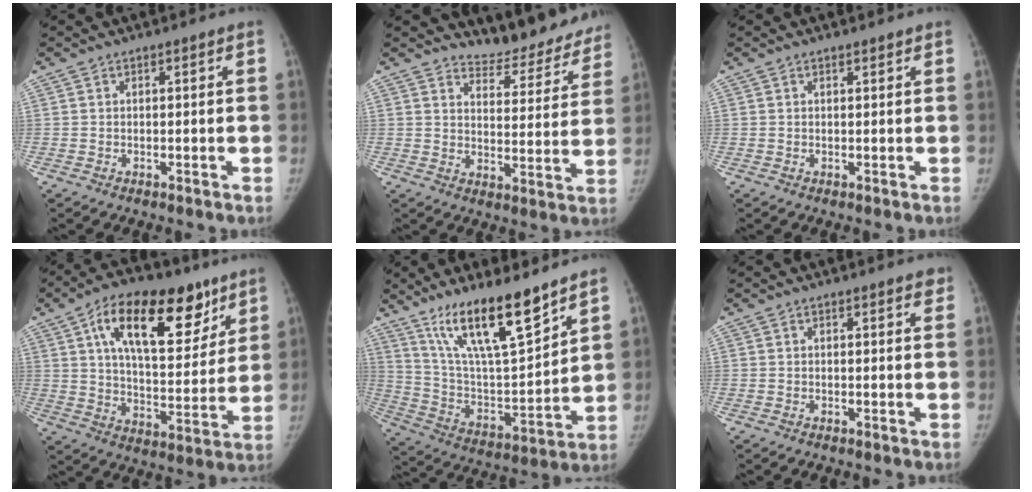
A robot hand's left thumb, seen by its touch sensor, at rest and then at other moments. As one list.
[{"total": 13.5, "force": [12.7, 4.3, 1.6], "torque": [0.019, -0.103, 0.144]}, {"total": 0.7, "force": [0.6, 0.3, 0.2], "torque": [-0.005, -0.004, 0.009]}, {"total": 23.1, "force": [11.8, 11.2, 16.4], "torque": [-0.215, -0.023, 0.191]}, {"total": 19.0, "force": [13.4, 4.1, 12.8], "torque": [-0.194, -0.073, 0.249]}, {"total": 1.4, "force": [1.0, 0.6, 0.8], "torque": [0.000, -0.002, 0.008]}]